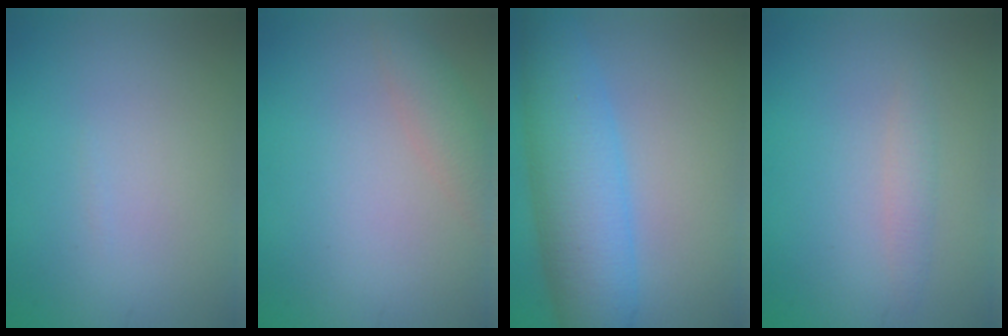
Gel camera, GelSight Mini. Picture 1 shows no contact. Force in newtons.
{"total": 2.5, "press": 2.5, "slide": 0.2}
{"total": 6.2, "press": 6.2, "slide": 0.1}
{"total": 1.2, "press": 1.2, "slide": 0.1}